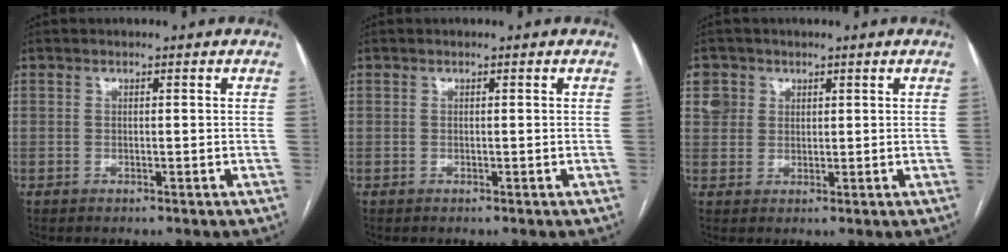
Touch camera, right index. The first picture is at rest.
{"total": 0.0}
{"total": 3.3, "force": [1.5, 2.9, 0.2], "torque": [0.000, 0.009, 0.029]}